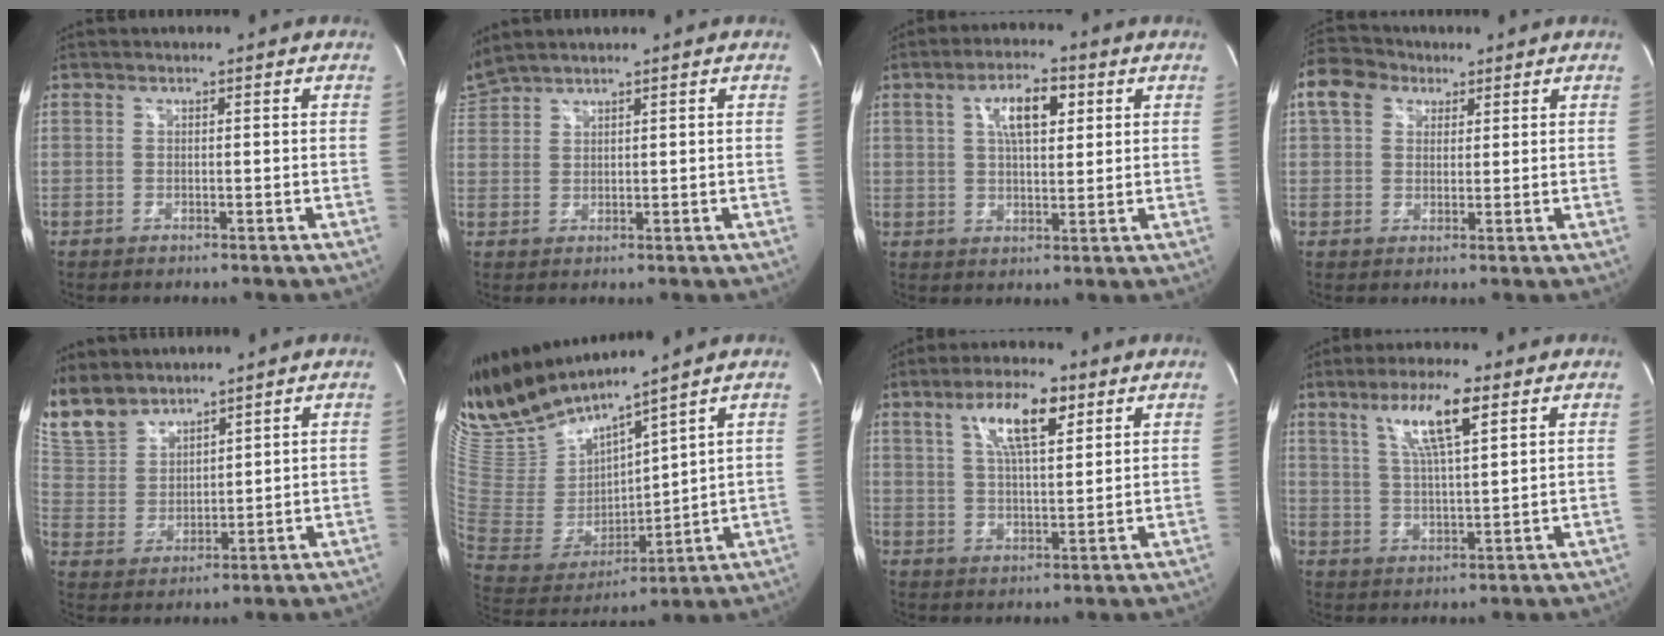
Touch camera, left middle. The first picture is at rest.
{"total": 3.4, "force": [3.3, -0.3, 0.7], "torque": [-0.025, 0.020, 0.073]}
{"total": 7.4, "force": [2.7, 2.6, 6.4], "torque": [-0.117, 0.012, 0.046]}
{"total": 7.7, "force": [3.9, 5.8, 3.4], "torque": [-0.077, 0.032, 0.070]}
{"total": 8.8, "force": [8.1, 3.1, 1.7], "torque": [-0.051, 0.008, 0.182]}
{"total": 13.5, "force": [12.5, -0.5, 5.0], "torque": [-0.124, -0.013, 0.266]}
{"total": 9.4, "force": [4.6, 2.4, 7.9], "torque": [-0.148, 0.008, 0.081]}
{"total": 9.2, "force": [4.6, 1.1, 7.8], "torque": [-0.151, 0.002, 0.084]}